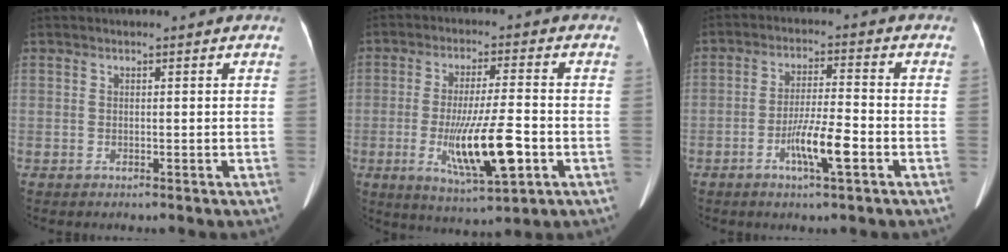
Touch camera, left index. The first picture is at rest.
{"total": 12.1, "force": [-3.5, 1.5, 11.5], "torque": [-0.208, -0.020, -0.053]}
{"total": 7.1, "force": [-3.1, 0.4, 6.4], "torque": [-0.123, -0.004, -0.057]}